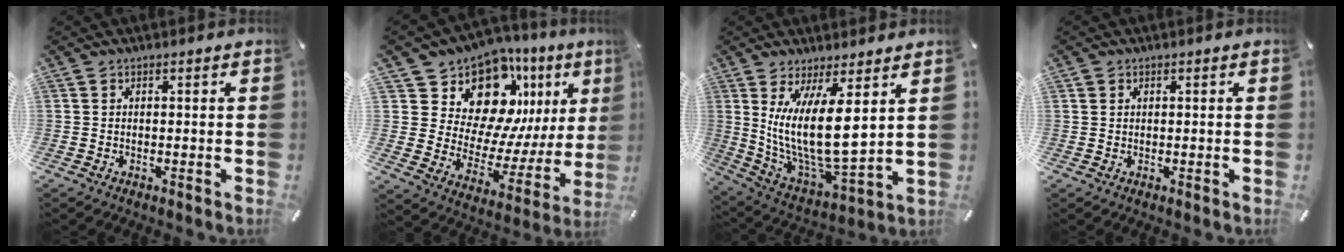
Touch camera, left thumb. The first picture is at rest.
{"total": 15.8, "force": [11.5, 9.0, 6.2], "torque": [-0.091, -0.110, 0.201]}
{"total": 16.3, "force": [4.9, 6.0, 14.4], "torque": [-0.308, -0.046, 0.087]}
{"total": 0.8, "force": [0.2, 0.8, 0.0], "torque": [0.001, 0.007, 0.003]}